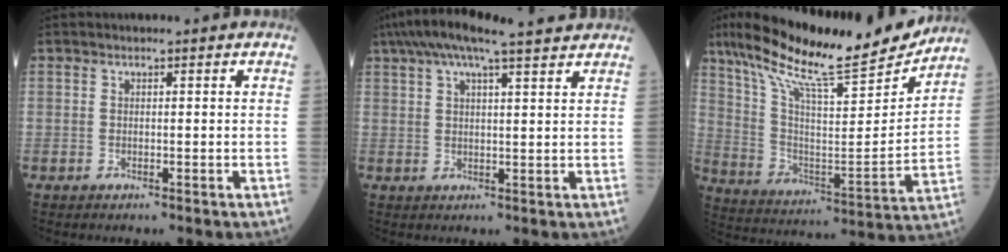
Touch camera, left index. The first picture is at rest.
{"total": 13.3, "force": [10.8, 1.2, 7.7], "torque": [-0.141, 0.044, 0.158]}
{"total": 23.8, "force": [19.6, 2.8, 13.2], "torque": [-0.236, -0.010, 0.312]}